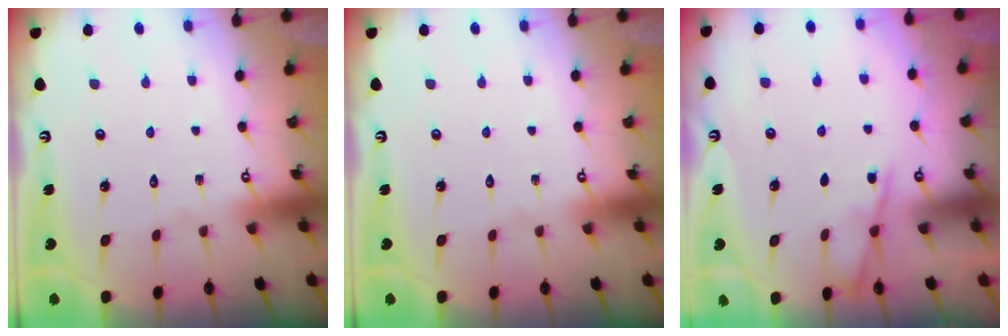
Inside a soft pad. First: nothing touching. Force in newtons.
{"total": 0.0}
{"total": 3.9, "press": 3.9, "slide": 0.5}